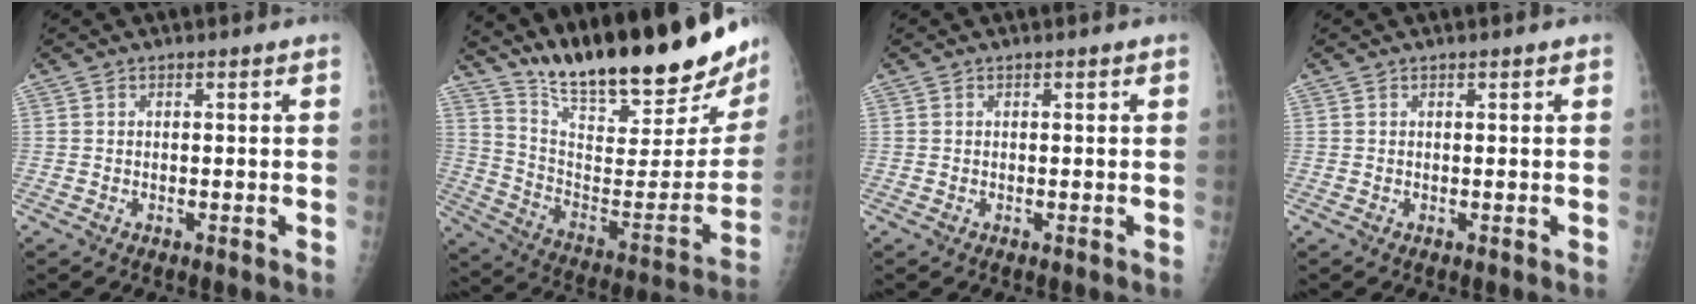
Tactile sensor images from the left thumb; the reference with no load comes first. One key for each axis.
{"total": 29.2, "fx": 23.5, "fy": 6.4, "fz": 16.2, "tx": -0.226, "ty": -0.121, "tz": 0.356}
{"total": 0.0}
{"total": 0.5, "fx": 0.4, "fy": 0.1, "fz": 0.4, "tx": -0.005, "ty": 0.000, "tz": 0.004}